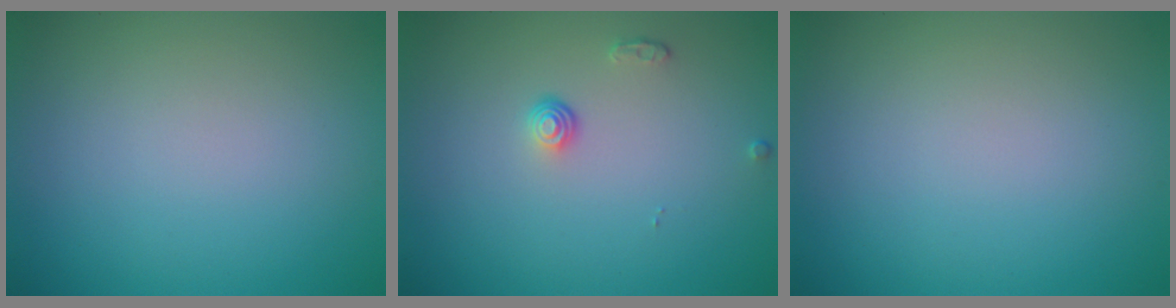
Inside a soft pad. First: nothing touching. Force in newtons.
{"total": 1.1, "press": 0.8, "slide": 0.8}
{"total": 0.0}